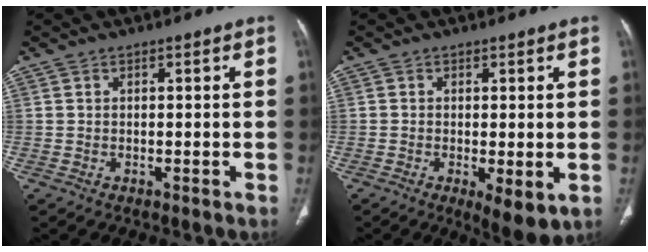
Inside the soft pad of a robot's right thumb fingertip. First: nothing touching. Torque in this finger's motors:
{"motor_torque": [-0.17, 0.44, -0.26, -0.16, 0.12]}